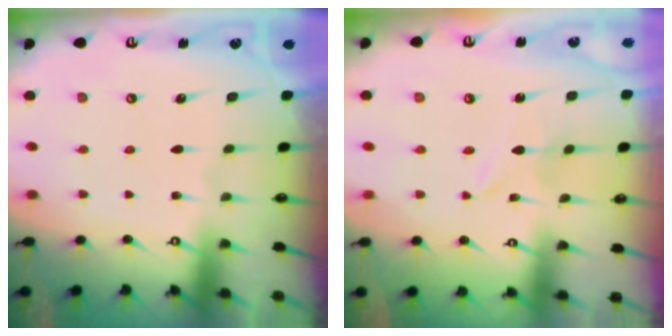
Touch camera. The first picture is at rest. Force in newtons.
{"total": 2.4, "press": 2.4, "slide": 0.2}